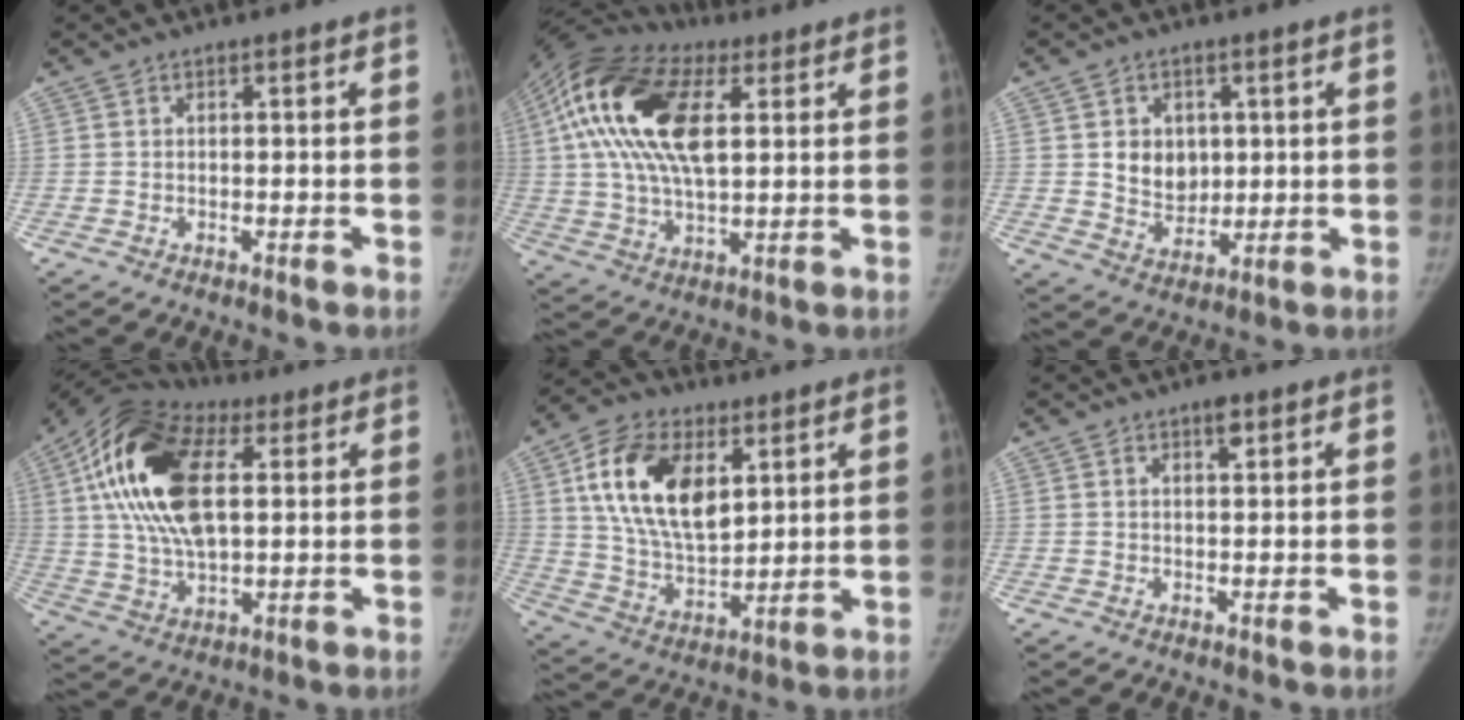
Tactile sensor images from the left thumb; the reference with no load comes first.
{"total": 21.7, "force": [6.0, 10.9, 17.8], "torque": [-0.353, 0.012, 0.097]}
{"total": 7.4, "force": [1.5, 5.9, 4.2], "torque": [-0.030, -0.015, 0.036]}
{"total": 21.0, "force": [5.6, 10.7, 17.2], "torque": [-0.330, 0.007, 0.090]}
{"total": 17.9, "force": [6.5, 10.2, 13.2], "torque": [-0.212, -0.024, 0.120]}
{"total": 1.8, "force": [1.2, 0.7, 1.3], "torque": [-0.011, -0.007, 0.017]}